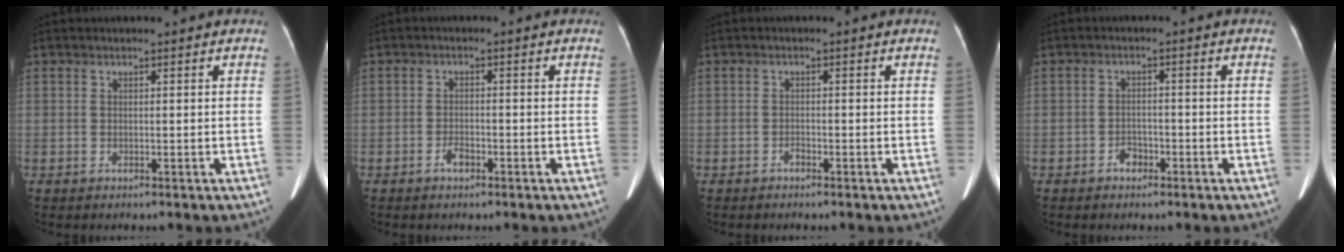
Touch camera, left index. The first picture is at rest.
{"total": 1.8, "force": [-1.2, 0.8, 1.0], "torque": [-0.019, 0.002, -0.021]}
{"total": 0.8, "force": [-0.7, 0.3, 0.3], "torque": [-0.004, 0.001, -0.012]}
{"total": 2.1, "force": [-1.4, 1.3, 0.8], "torque": [-0.012, 0.006, -0.023]}